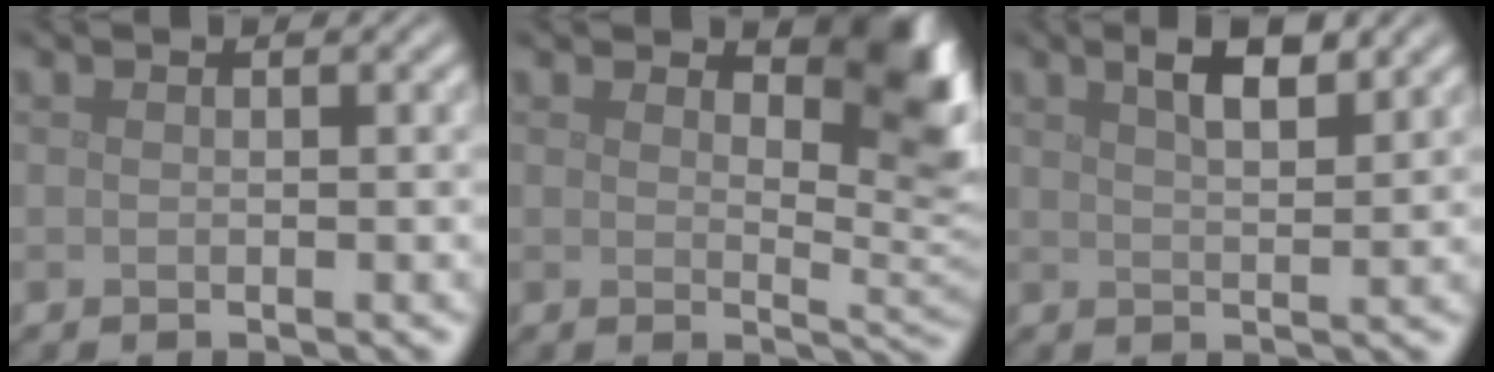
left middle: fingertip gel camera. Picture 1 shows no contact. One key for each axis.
{"total": 5.1, "fx": 2.9, "fy": 2.1, "fz": 3.7, "tx": -0.045, "ty": -0.009, "tz": 0.037}
{"total": 3.4, "fx": 2.1, "fy": 1.0, "fz": 2.5, "tx": -0.042, "ty": 0.004, "tz": 0.038}